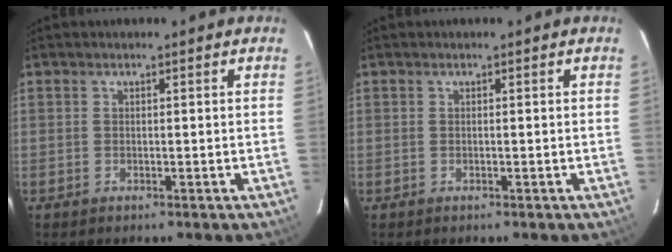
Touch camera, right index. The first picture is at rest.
{"total": 0.0}